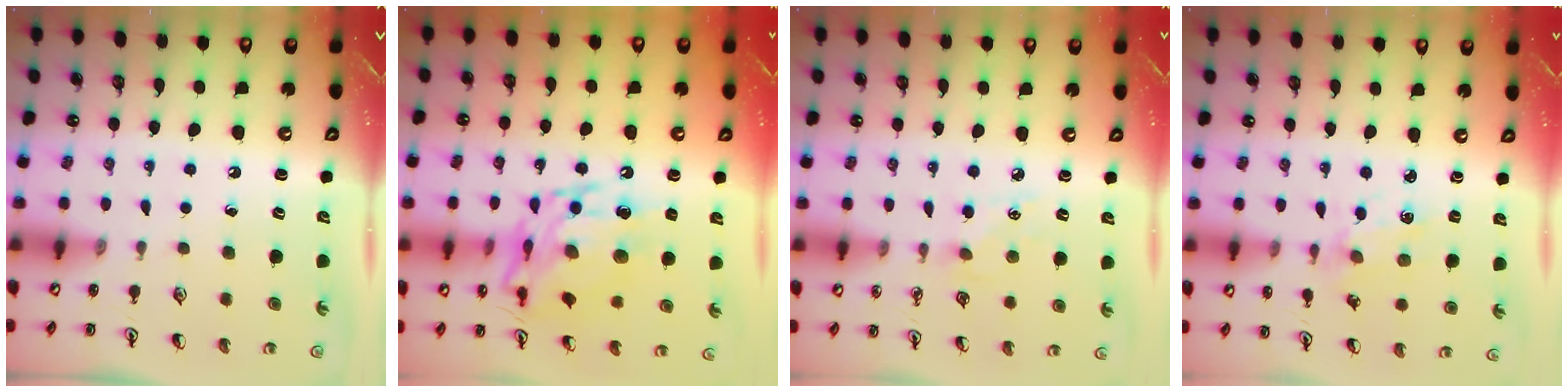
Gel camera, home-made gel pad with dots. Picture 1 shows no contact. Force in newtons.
{"total": 14.2, "press": 14.2, "slide": 1.1}
{"total": 6.2, "press": 6.1, "slide": 0.7}
{"total": 1.7, "press": 1.7, "slide": 0.3}